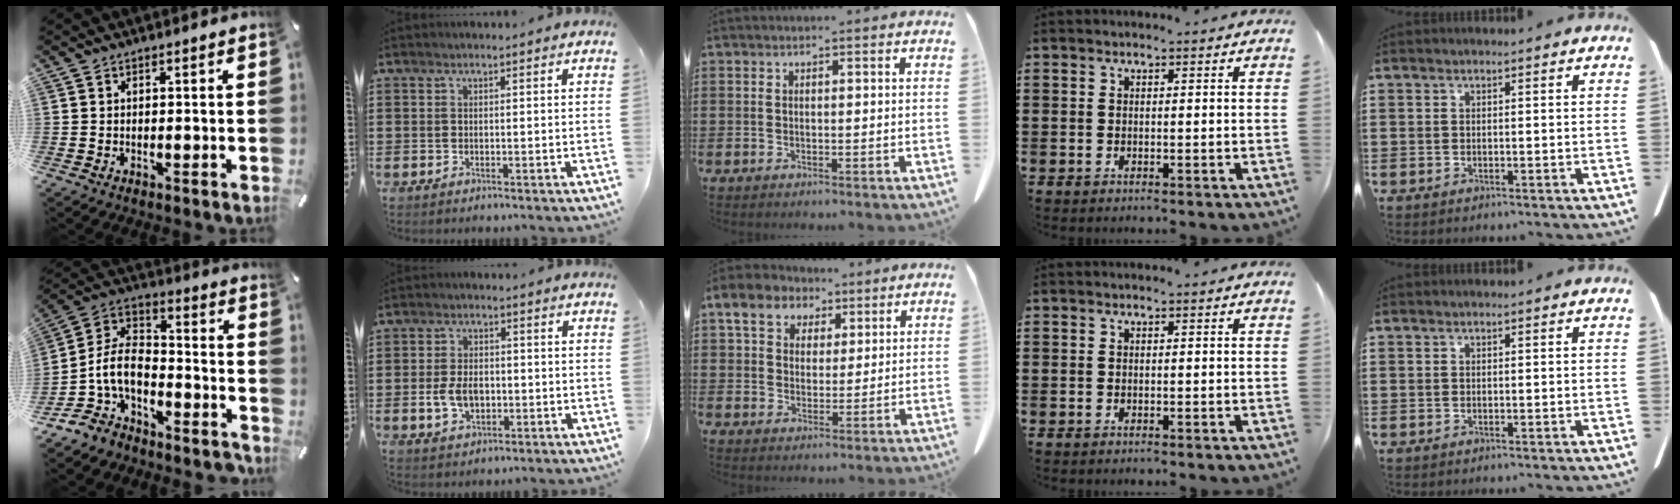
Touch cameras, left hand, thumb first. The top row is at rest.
{"thumb": {"total": 10.6, "force": [-4.6, 7.2, 6.3], "torque": [-0.155, 0.007, -0.094]}, "index": {"total": 5.4, "force": [-1.0, 3.3, 4.1], "torque": [-0.089, 0.003, -0.021]}, "middle": {"total": 7.2, "force": [4.0, 5.3, 2.8], "torque": [-0.073, 0.007, 0.072]}}